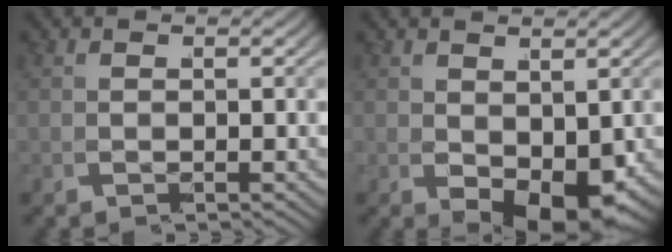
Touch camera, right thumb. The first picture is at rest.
{"total": 5.1, "force": [-0.9, 2.6, 4.2], "torque": [-0.082, -0.023, 0.000]}